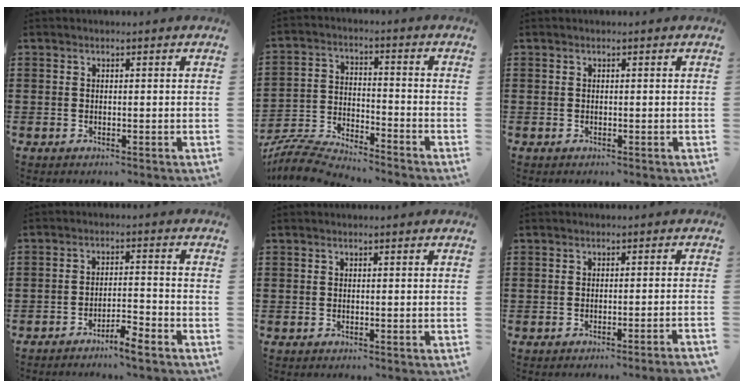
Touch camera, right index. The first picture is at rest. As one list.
[{"total": 6.6, "force": [-6.5, 0.2, 1.0], "torque": [-0.039, -0.003, -0.134]}, {"total": 0.0}, {"total": 3.7, "force": [-3.4, 0.0, 1.4], "torque": [-0.028, 0.004, -0.066]}, {"total": 0.0}, {"total": 1.9, "force": [-1.5, -0.6, 0.9], "torque": [-0.016, -0.005, -0.029]}]